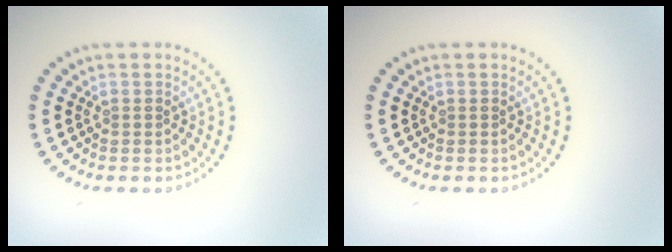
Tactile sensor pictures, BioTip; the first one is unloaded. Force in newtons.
{"total": 0.0}